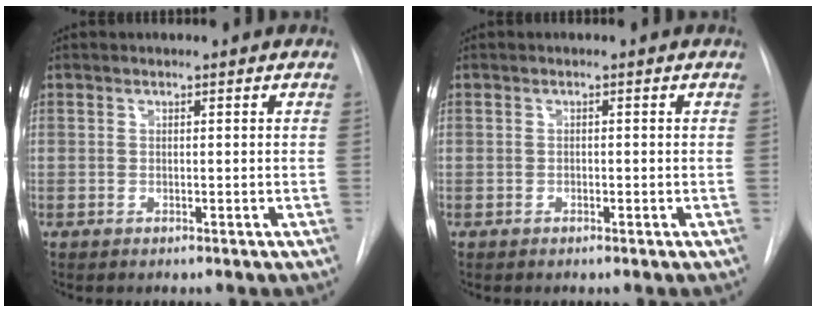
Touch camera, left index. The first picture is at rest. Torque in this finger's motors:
{"motor_torque": [0.06, 0.08, -0.08, -0.01]}